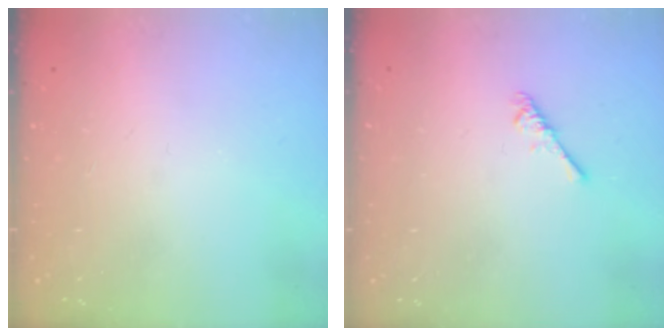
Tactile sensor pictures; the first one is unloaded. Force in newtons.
{"total": 2.6, "press": 2.5, "slide": 0.5}